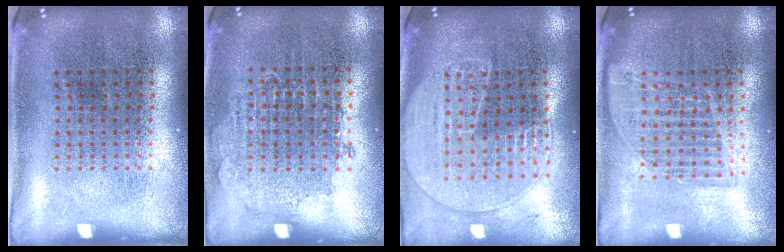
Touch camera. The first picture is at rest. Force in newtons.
{"total": 0.7, "press": 0.7, "slide": 0.3}
{"total": 1.8, "press": 1.7, "slide": 0.7}
{"total": 1.6, "press": 1.4, "slide": 0.8}